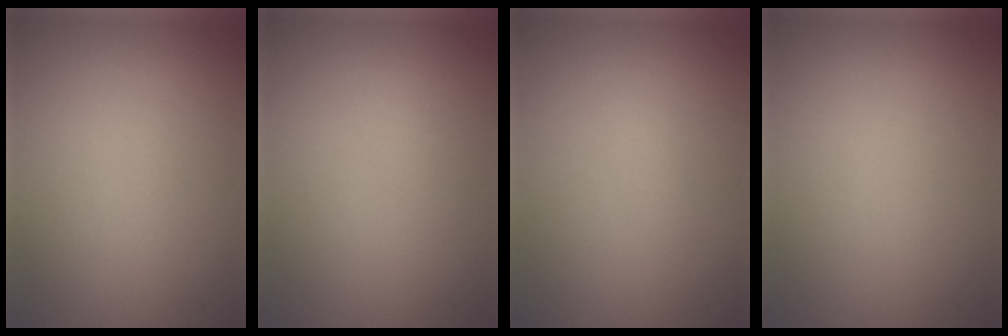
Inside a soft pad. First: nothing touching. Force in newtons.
{"total": 0.8, "press": 0.8, "slide": 0.0}
{"total": 0.9, "press": 0.9, "slide": 0.1}
{"total": 0.0}